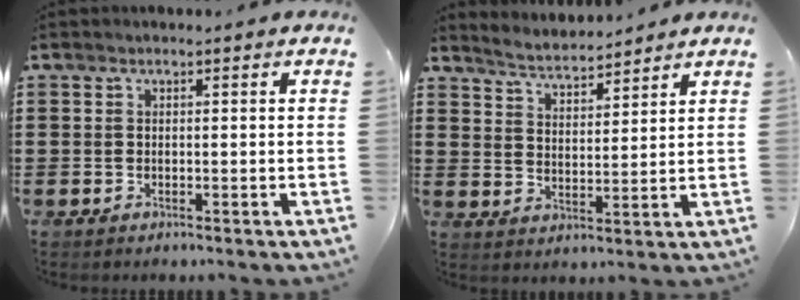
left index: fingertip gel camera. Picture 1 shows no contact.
{"total": 3.9, "force": [3.9, 0.1, 0.3], "torque": [-0.023, -0.017, 0.068]}